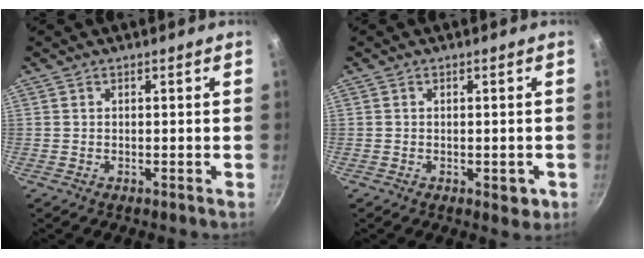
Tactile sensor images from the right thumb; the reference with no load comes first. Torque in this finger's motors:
{"motor_torque": [-0.12, 0.19, -0.25, 0.11, 0.10]}